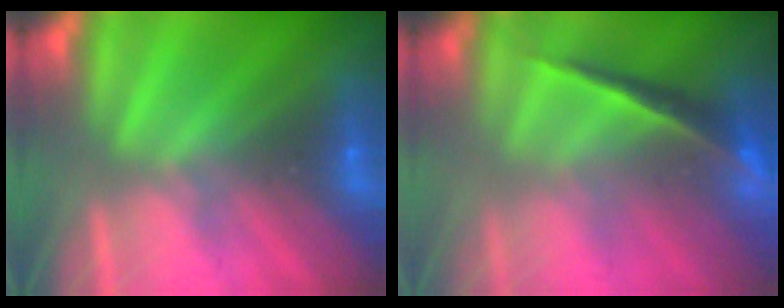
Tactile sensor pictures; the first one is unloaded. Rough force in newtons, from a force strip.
{"total": 2.0}